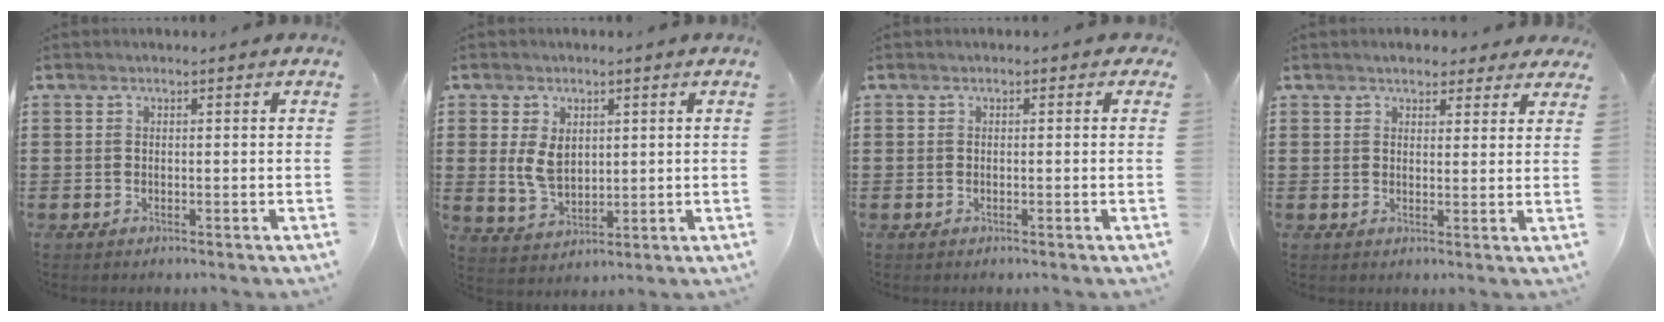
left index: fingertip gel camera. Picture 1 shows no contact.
{"total": 5.5, "force": [1.2, 3.7, 3.9], "torque": [-0.097, 0.005, 0.019]}
{"total": 0.6, "force": [-0.2, 0.5, 0.2], "torque": [-0.005, 0.003, -0.005]}
{"total": 2.9, "force": [2.6, 1.0, 0.7], "torque": [-0.013, -0.003, 0.047]}